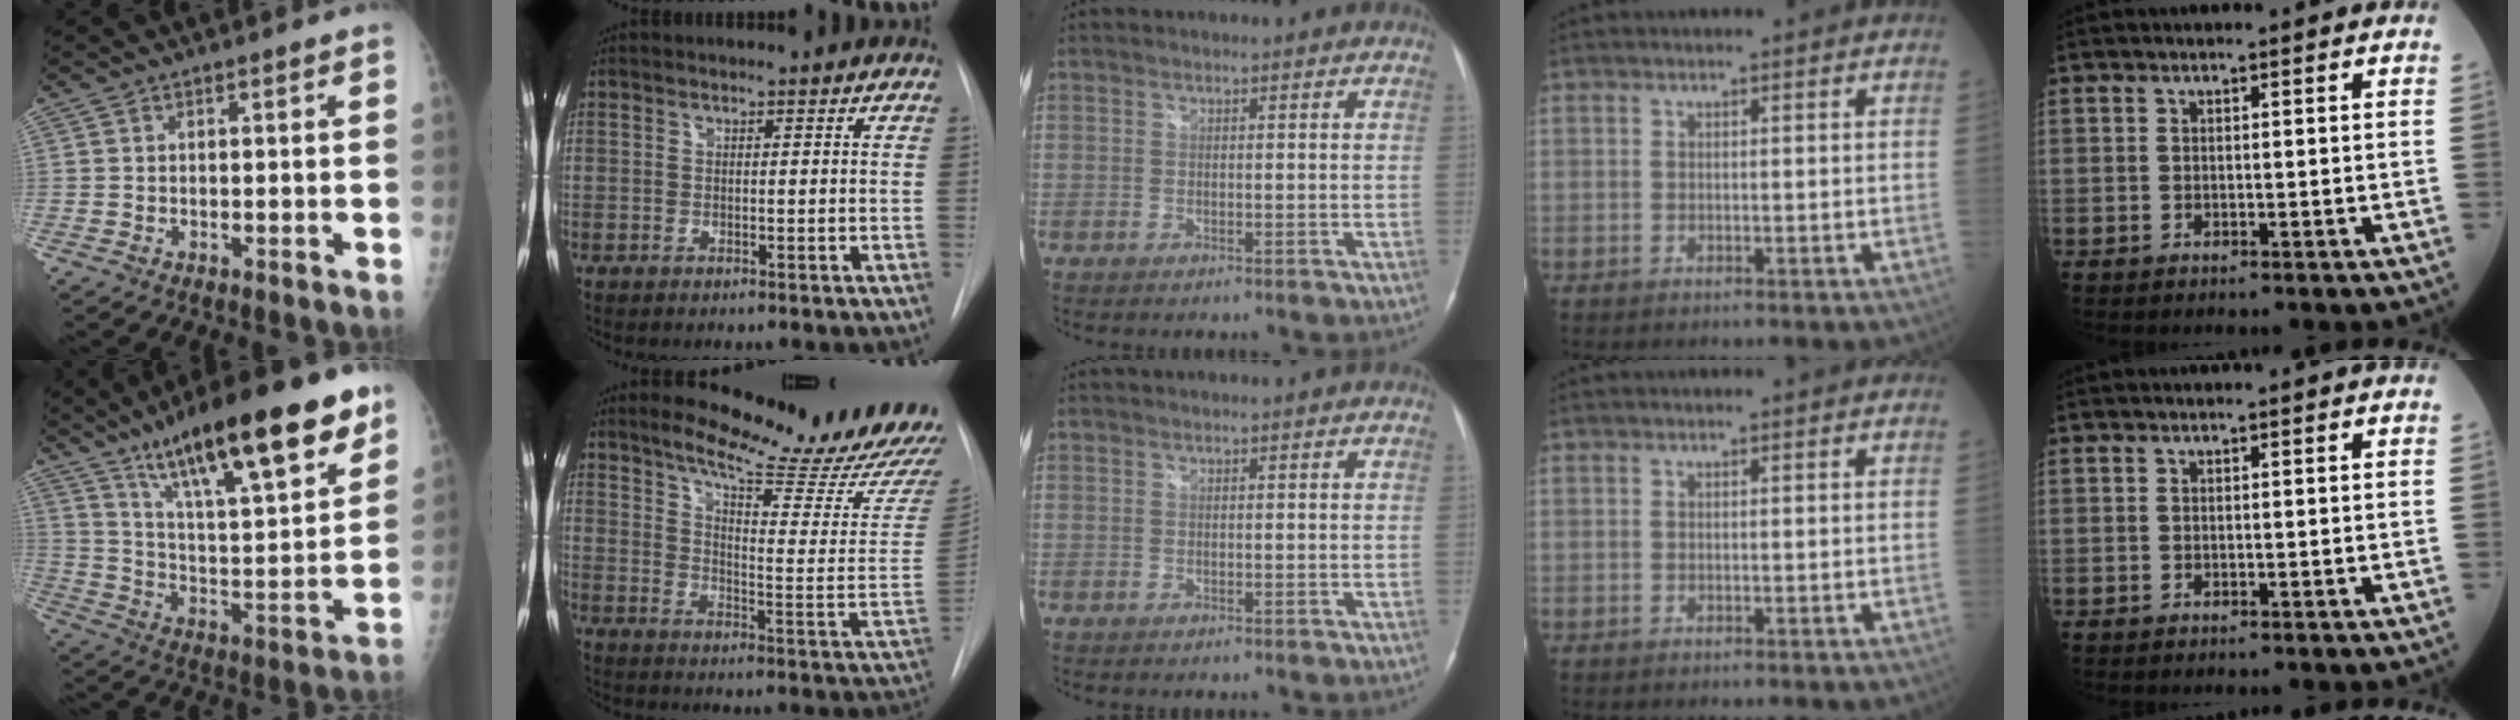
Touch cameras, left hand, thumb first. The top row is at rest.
{"thumb": {"total": 27.0, "force": [16.5, 6.9, 20.2], "torque": [-0.295, -0.045, 0.271]}, "index": {"total": 21.1, "force": [19.2, 1.2, 8.7], "torque": [-0.130, -0.104, 0.243]}}